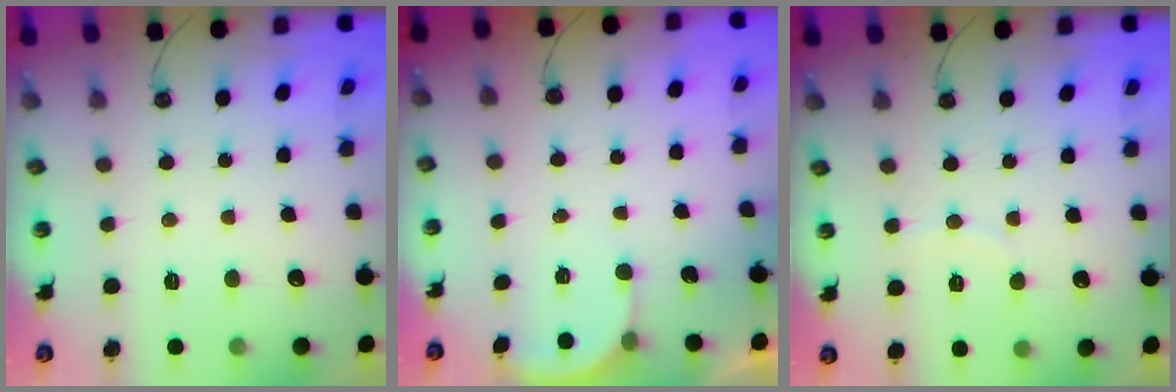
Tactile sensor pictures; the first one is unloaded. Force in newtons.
{"total": 1.6, "press": 1.6, "slide": 0.3}
{"total": 2.3, "press": 2.3, "slide": 0.3}